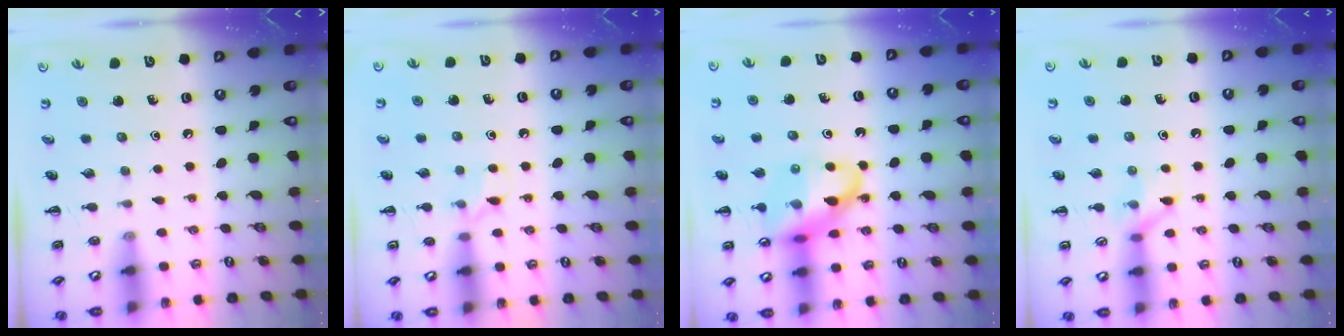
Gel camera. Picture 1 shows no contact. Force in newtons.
{"total": 6.1, "press": 5.8, "slide": 1.7}
{"total": 16.8, "press": 16.5, "slide": 3.2}
{"total": 6.9, "press": 6.8, "slide": 0.9}